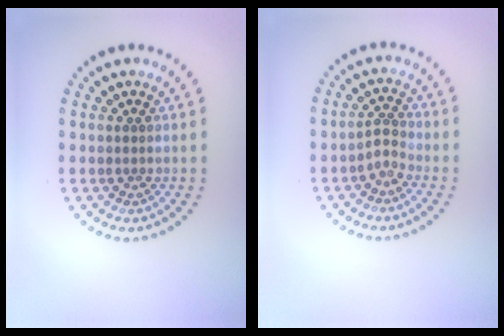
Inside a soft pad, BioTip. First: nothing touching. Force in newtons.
{"total": 1.6, "press": 1.1, "slide": 1.2}